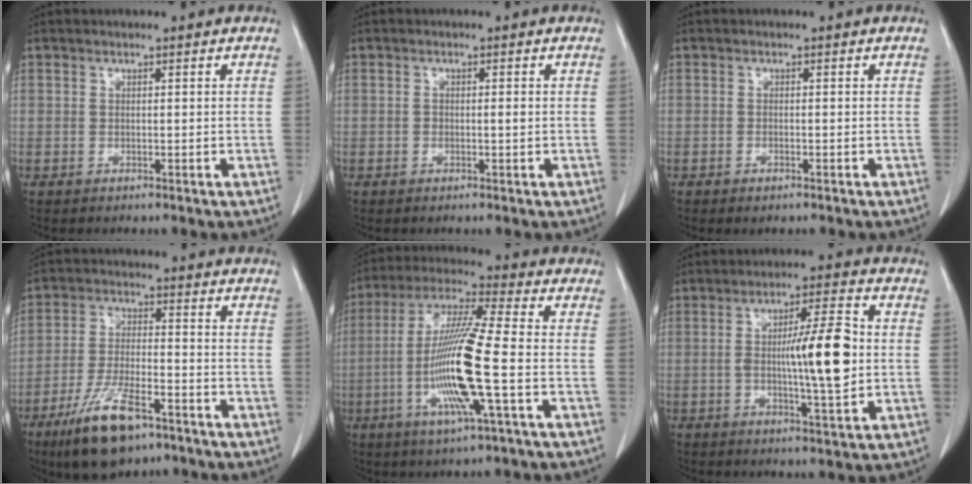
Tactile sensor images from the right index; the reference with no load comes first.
{"total": 1.0, "force": [-0.1, 0.4, 0.9], "torque": [-0.014, 0.001, -0.001]}
{"total": 1.0, "force": [-0.6, 0.3, 0.7], "torque": [-0.015, -0.002, -0.004]}
{"total": 11.6, "force": [-7.4, 3.4, 8.3], "torque": [-0.169, -0.016, -0.129]}
{"total": 14.7, "force": [-3.3, 0.0, 14.3], "torque": [-0.293, -0.010, -0.072]}
{"total": 11.0, "force": [-0.3, 1.5, 10.9], "torque": [-0.176, 0.006, -0.006]}